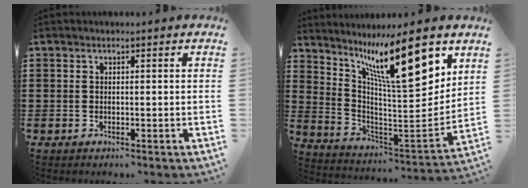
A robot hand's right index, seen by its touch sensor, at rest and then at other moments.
{"total": 15.4, "force": [9.3, 4.2, 11.5], "torque": [-0.193, -0.044, 0.152]}